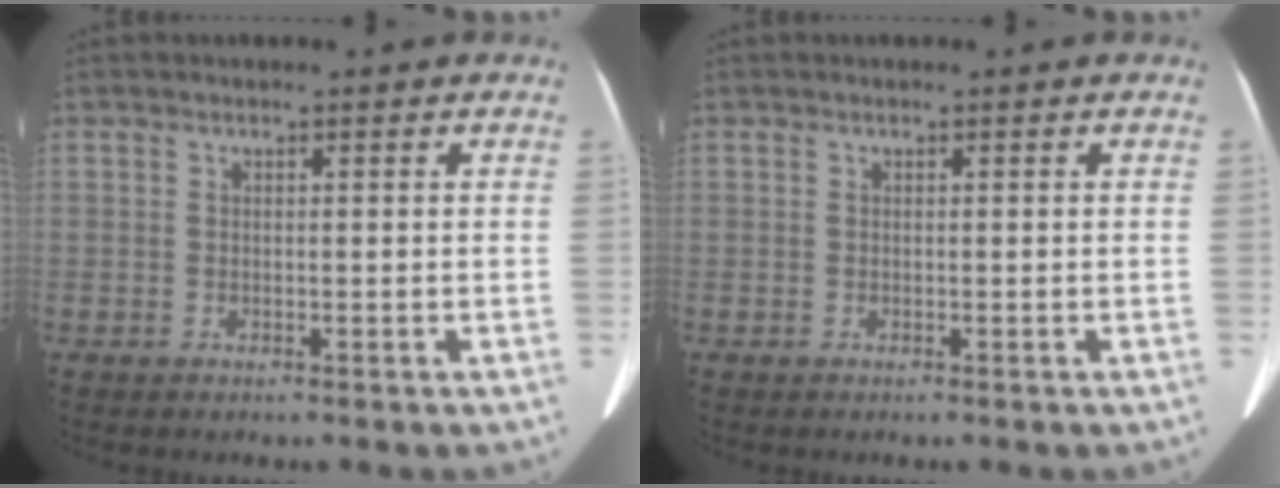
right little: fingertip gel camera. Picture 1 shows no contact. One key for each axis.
{"total": 0.0}